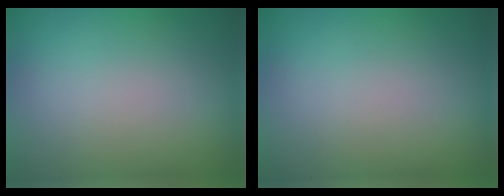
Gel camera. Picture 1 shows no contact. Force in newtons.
{"total": 0.0}